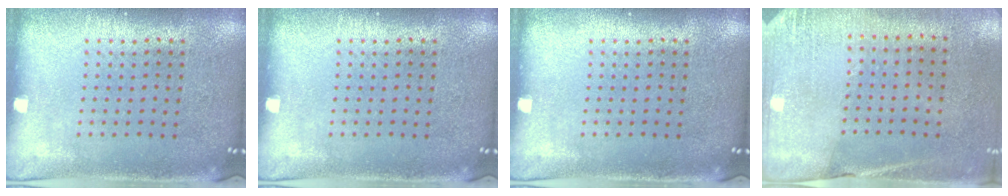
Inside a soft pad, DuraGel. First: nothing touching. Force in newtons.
{"total": 0.0}
{"total": 0.0}
{"total": 2.6, "press": 2.3, "slide": 1.3}